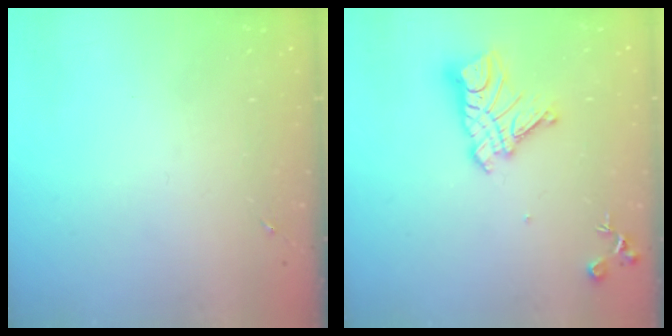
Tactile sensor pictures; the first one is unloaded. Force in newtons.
{"total": 13.7, "press": 13.6, "slide": 1.2}